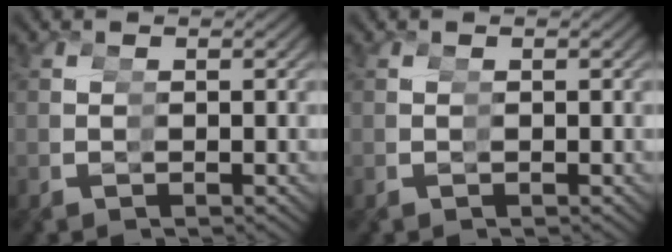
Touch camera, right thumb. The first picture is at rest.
{"total": 0.0}